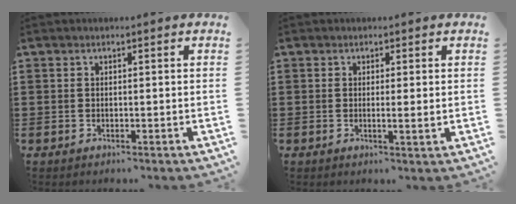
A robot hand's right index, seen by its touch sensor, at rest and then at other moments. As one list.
[{"total": 1.6, "force": [0.0, -0.1, 1.6], "torque": [-0.029, -0.006, -0.001]}]